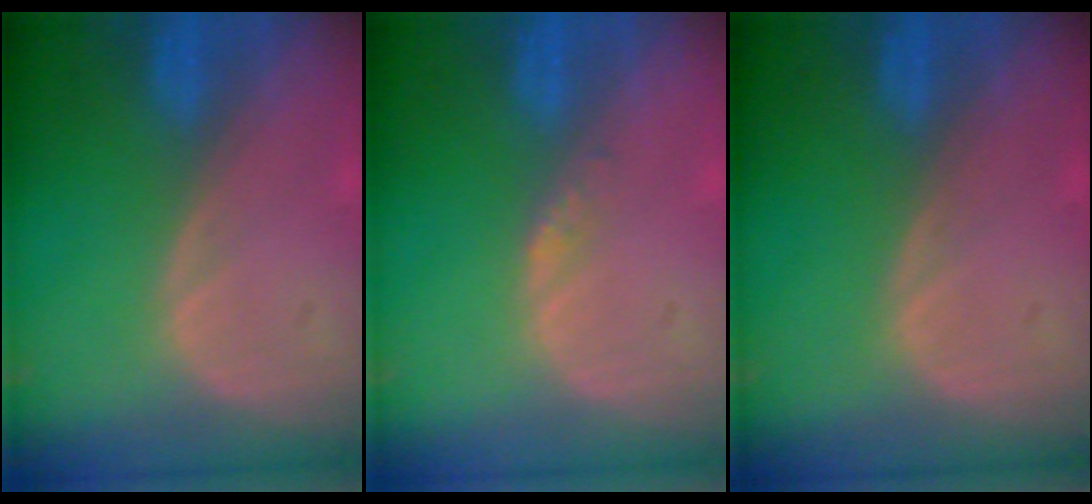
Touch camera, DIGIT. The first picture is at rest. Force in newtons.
{"total": 1.1, "press": 1.1, "slide": 0.1}
{"total": 0.0}